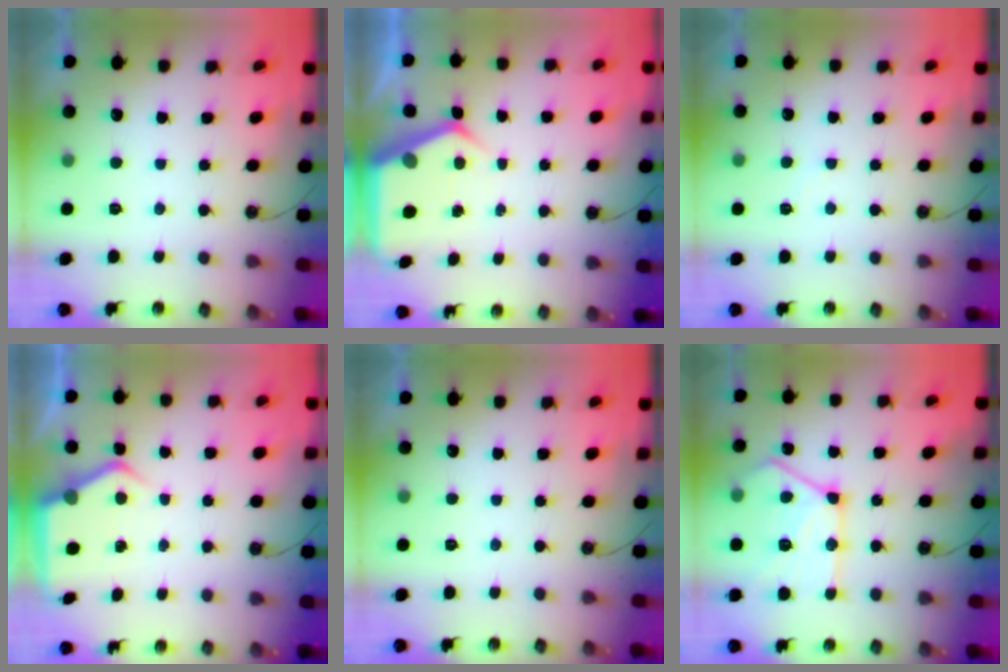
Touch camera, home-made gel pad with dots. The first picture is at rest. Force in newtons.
{"total": 5.8, "press": 5.7, "slide": 0.8}
{"total": 3.0, "press": 2.9, "slide": 0.4}
{"total": 5.0, "press": 5.0, "slide": 0.4}
{"total": 0.0}
{"total": 19.4, "press": 19.2, "slide": 2.2}